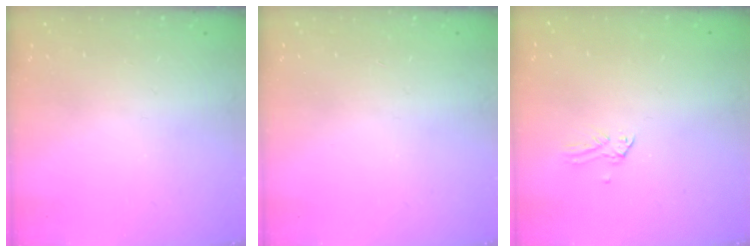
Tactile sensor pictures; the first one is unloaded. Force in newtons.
{"total": 2.8, "press": 2.8, "slide": 0.3}
{"total": 0.0}